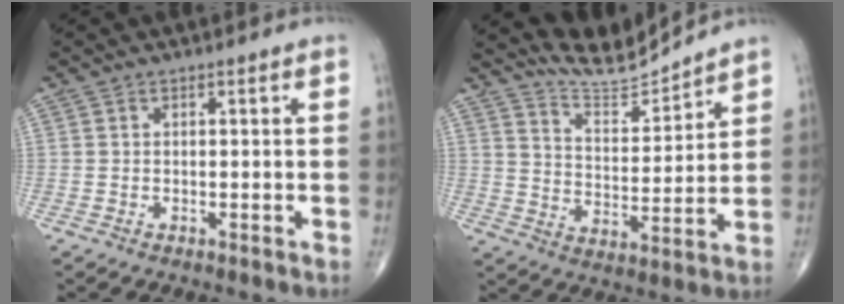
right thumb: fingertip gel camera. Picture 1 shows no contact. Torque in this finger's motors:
{"motor_torque": [-0.16, 0.16, 0.17, 0.95, 0.00]}